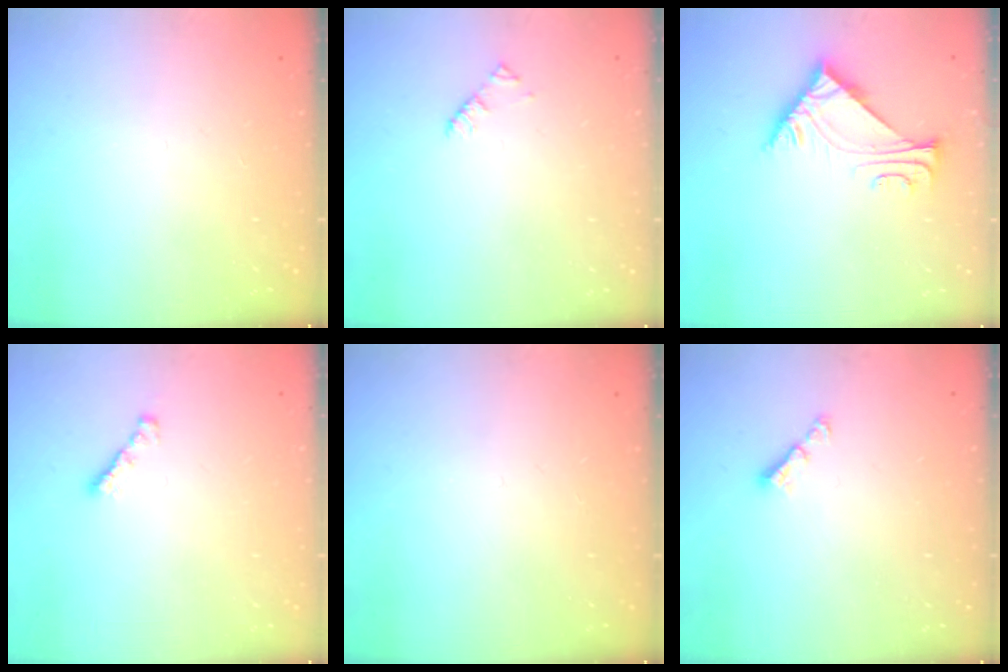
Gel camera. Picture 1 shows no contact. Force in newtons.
{"total": 1.9, "press": 1.9, "slide": 0.3}
{"total": 5.7, "press": 5.6, "slide": 0.7}
{"total": 1.6, "press": 1.5, "slide": 0.4}
{"total": 0.0}
{"total": 2.9, "press": 2.9, "slide": 0.3}